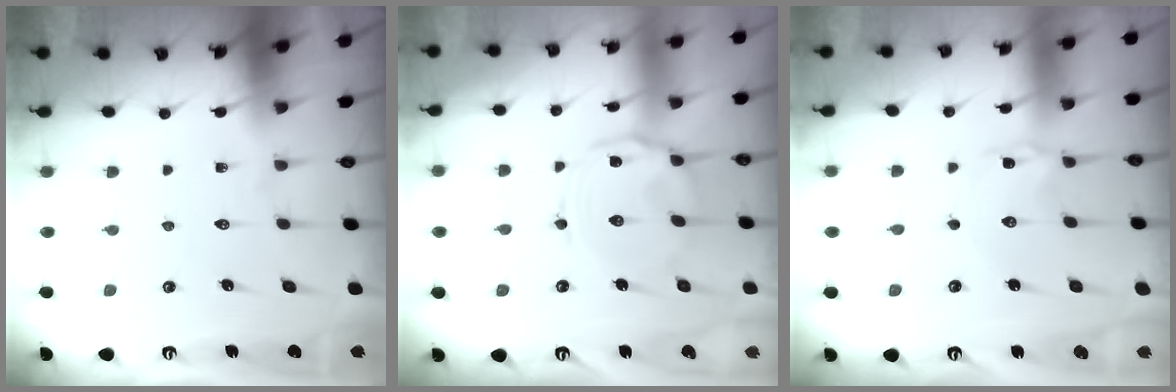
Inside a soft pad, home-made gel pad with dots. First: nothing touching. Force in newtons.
{"total": 6.0, "press": 6.0, "slide": 0.6}
{"total": 0.7, "press": 0.7, "slide": 0.1}